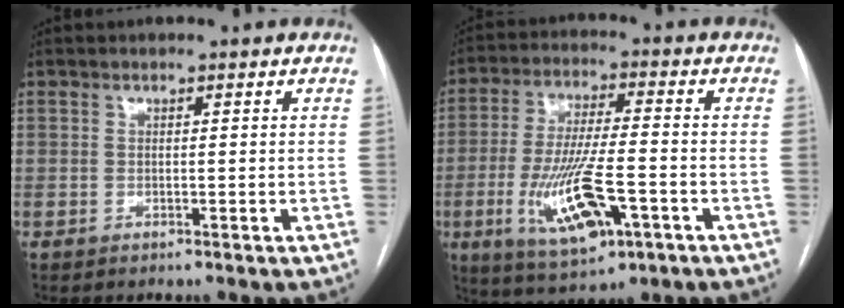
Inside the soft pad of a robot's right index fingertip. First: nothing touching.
{"total": 13.8, "force": [-4.7, 3.3, 12.5], "torque": [-0.247, -0.017, -0.074]}